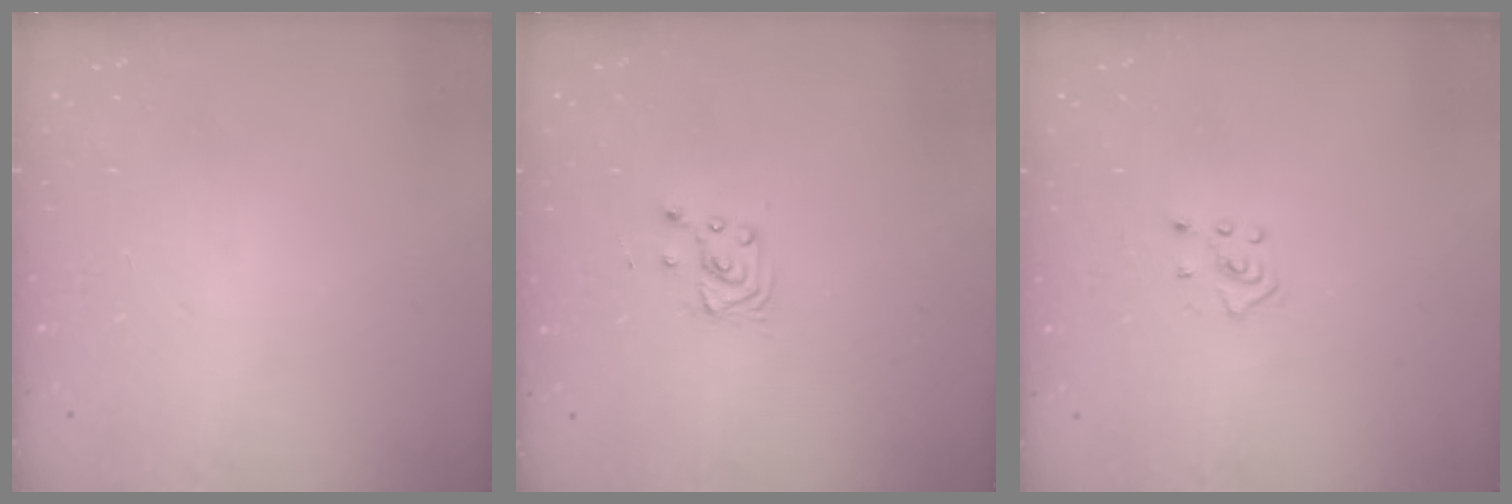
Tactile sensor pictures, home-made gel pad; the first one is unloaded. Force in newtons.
{"total": 2.9, "press": 2.9, "slide": 0.4}
{"total": 2.4, "press": 2.4, "slide": 0.5}